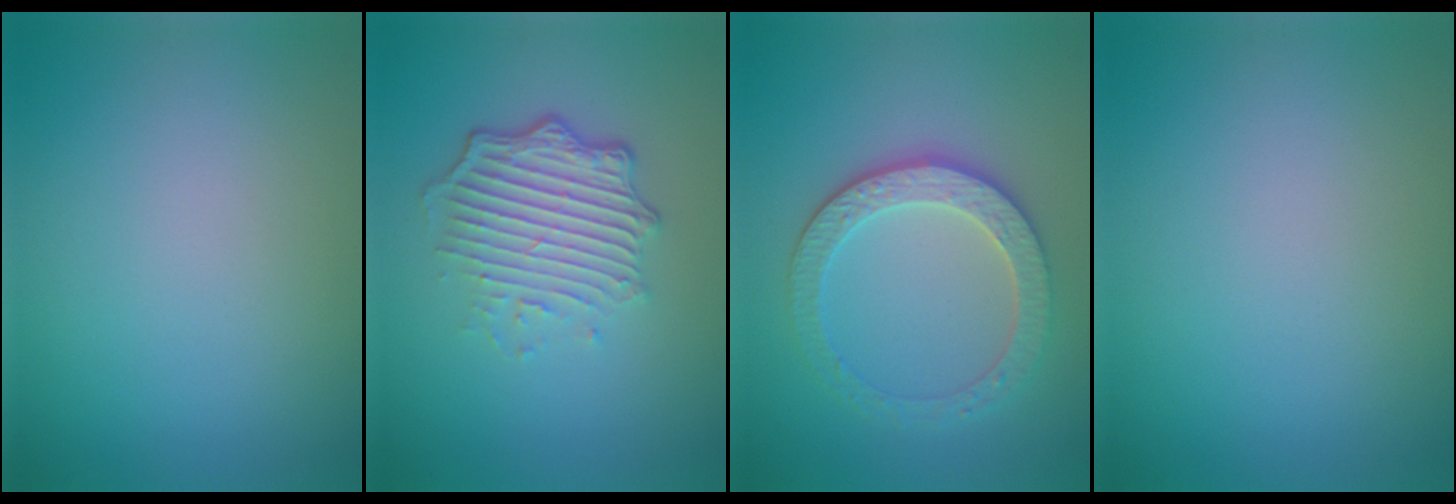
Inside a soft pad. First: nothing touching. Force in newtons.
{"total": 5.2, "press": 3.6, "slide": 3.8}
{"total": 4.1, "press": 3.8, "slide": 1.4}
{"total": 0.0}